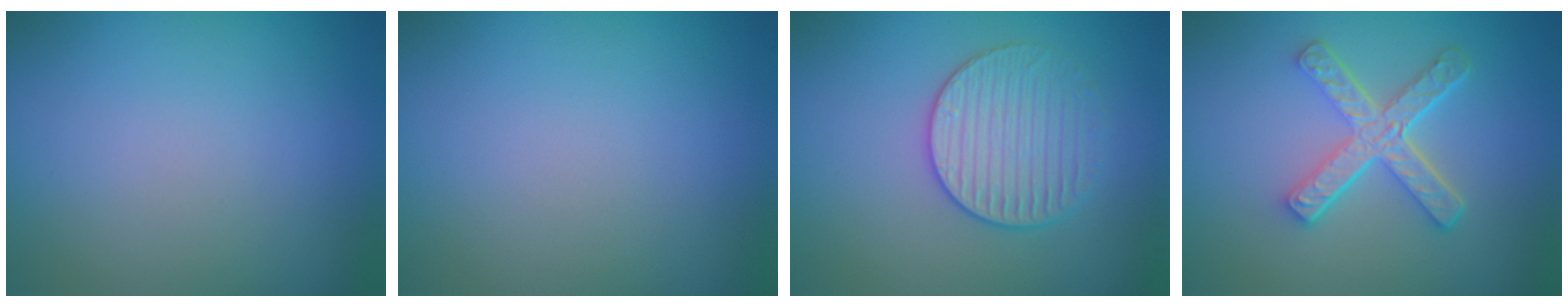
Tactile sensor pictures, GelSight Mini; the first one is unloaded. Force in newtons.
{"total": 0.0}
{"total": 3.1, "press": 3.1, "slide": 0.5}
{"total": 4.9, "press": 3.5, "slide": 3.4}